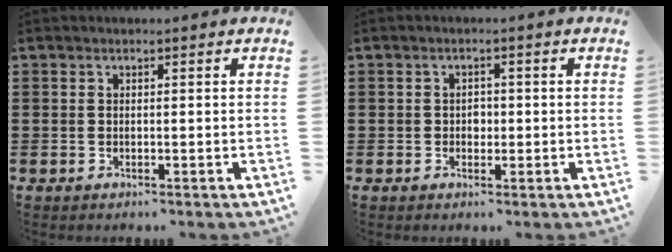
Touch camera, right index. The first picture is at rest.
{"total": 1.4, "force": [-0.2, 1.1, 0.9], "torque": [-0.019, 0.004, -0.005]}